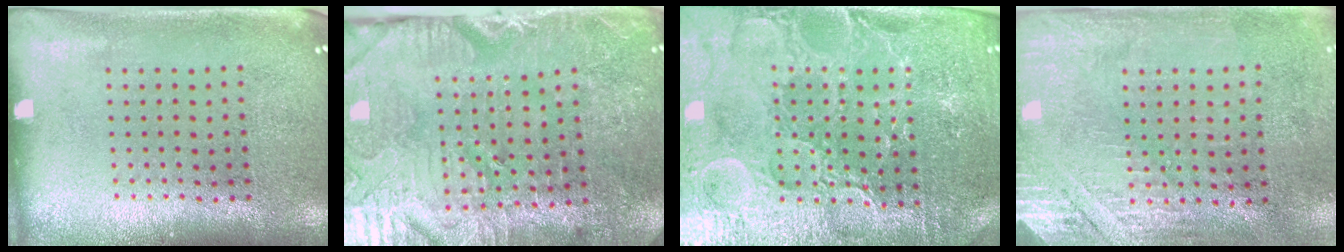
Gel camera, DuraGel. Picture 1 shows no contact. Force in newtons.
{"total": 3.8, "press": 3.8, "slide": 0.5}
{"total": 4.3, "press": 4.1, "slide": 1.2}
{"total": 2.7, "press": 2.5, "slide": 1.1}